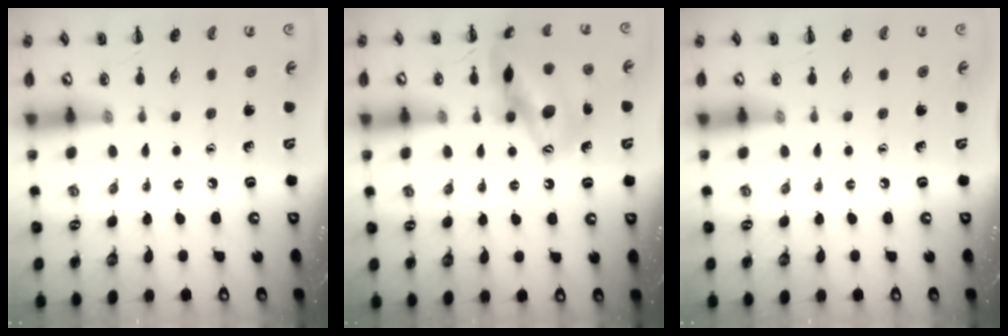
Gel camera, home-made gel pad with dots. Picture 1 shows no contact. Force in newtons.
{"total": 16.9, "press": 16.9, "slide": 0.9}
{"total": 0.0}